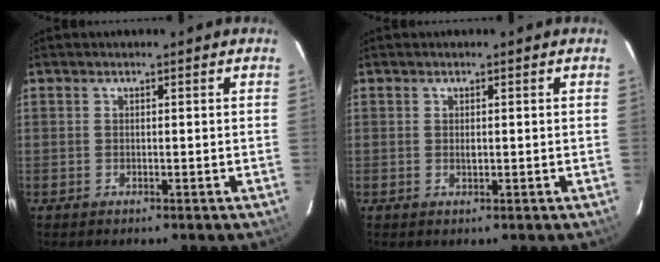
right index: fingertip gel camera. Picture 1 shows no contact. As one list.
[{"total": 0.8, "force": [0.0, 0.5, 0.7], "torque": [-0.011, 0.001, 0.001]}]